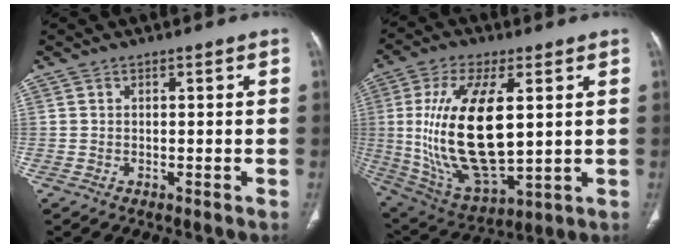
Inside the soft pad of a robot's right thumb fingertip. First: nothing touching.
{"total": 22.1, "force": [2.4, 9.9, 19.6], "torque": [-0.382, -0.020, 0.060]}